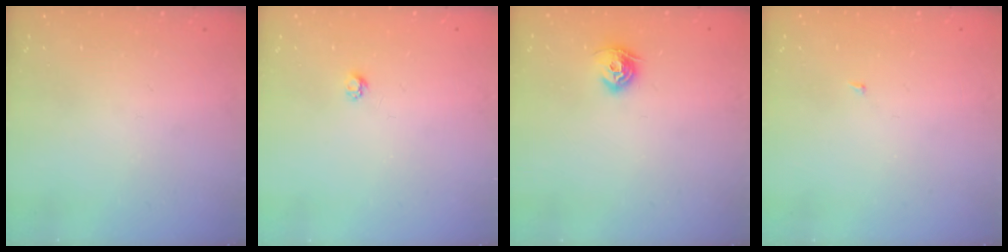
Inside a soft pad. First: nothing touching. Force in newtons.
{"total": 2.7, "press": 2.7, "slide": 0.4}
{"total": 7.8, "press": 7.8, "slide": 0.4}
{"total": 1.4, "press": 1.3, "slide": 0.1}